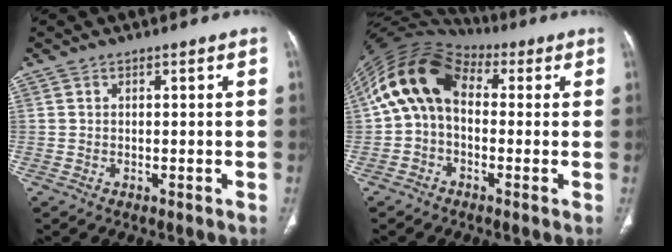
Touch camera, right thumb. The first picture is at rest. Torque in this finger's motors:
{"motor_torque": [-0.35, 1.08, 0.38, -0.14, 0.20]}